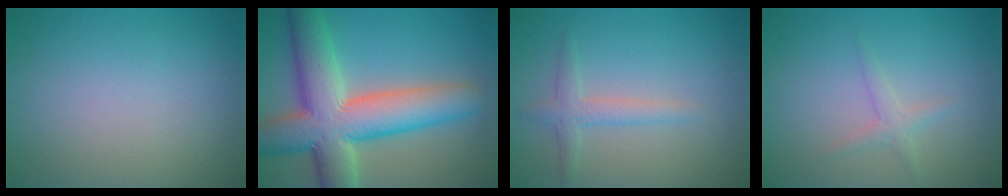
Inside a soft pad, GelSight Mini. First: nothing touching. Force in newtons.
{"total": 11.5, "press": 11.5, "slide": 0.7}
{"total": 1.9, "press": 1.9, "slide": 0.0}
{"total": 1.3, "press": 1.3, "slide": 0.0}